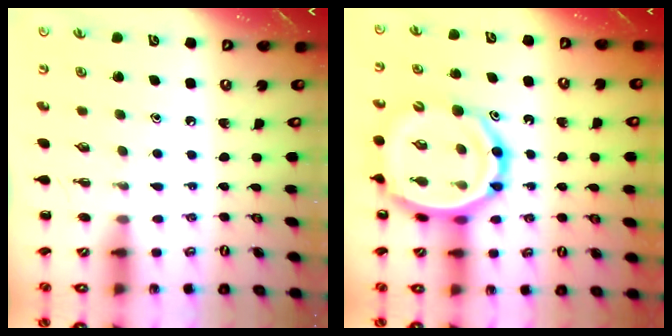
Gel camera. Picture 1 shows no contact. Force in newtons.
{"total": 16.6, "press": 16.1, "slide": 4.1}